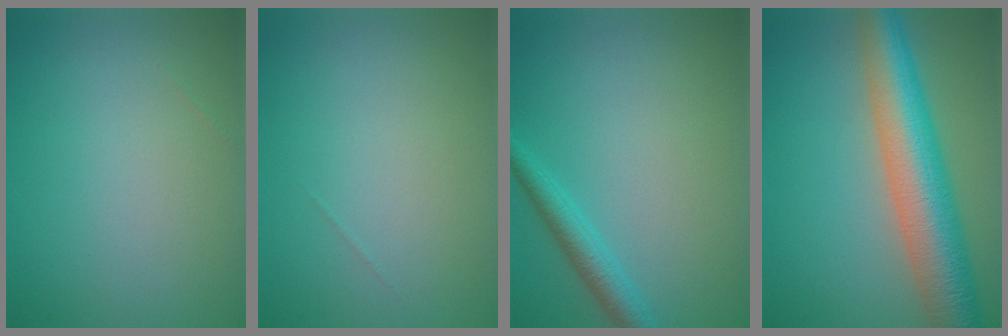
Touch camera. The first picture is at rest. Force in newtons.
{"total": 0.0}
{"total": 2.4, "press": 2.4, "slide": 0.1}
{"total": 9.3, "press": 9.3, "slide": 0.5}